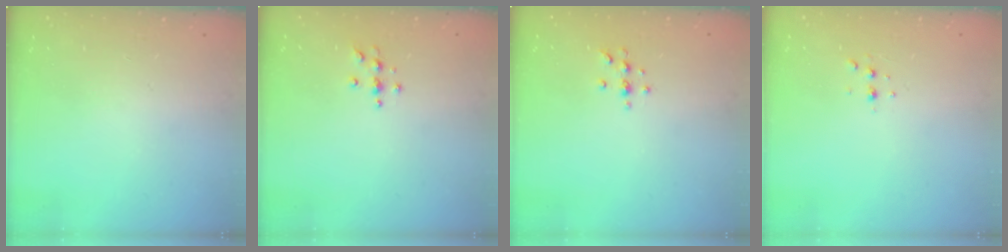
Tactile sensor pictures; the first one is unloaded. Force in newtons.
{"total": 3.8, "press": 3.7, "slide": 0.5}
{"total": 4.8, "press": 4.7, "slide": 0.6}
{"total": 3.1, "press": 3.1, "slide": 0.6}